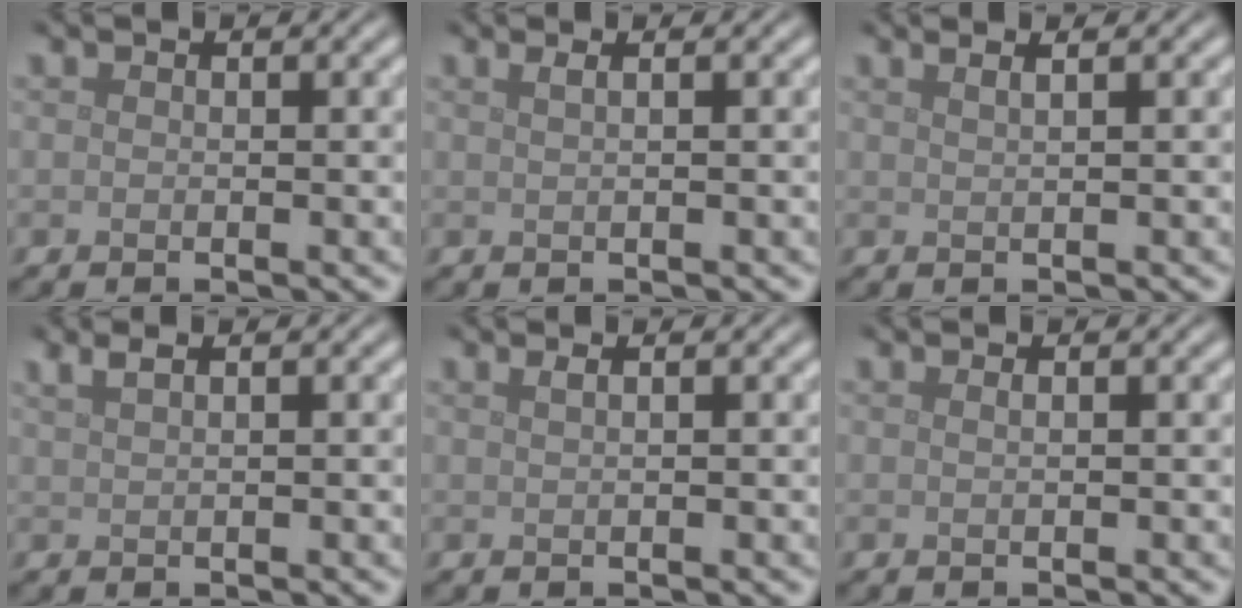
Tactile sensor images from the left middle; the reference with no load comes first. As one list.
[{"total": 2.1, "force": [1.0, 1.1, 1.5], "torque": [-0.007, 0.003, -0.006]}, {"total": 2.7, "force": [1.6, 1.3, 1.7], "torque": [0.001, 0.011, -0.007]}, {"total": 1.9, "force": [1.3, 0.7, 1.3], "torque": [-0.016, 0.003, 0.016]}, {"total": 1.6, "force": [0.8, 0.8, 1.1], "torque": [-0.006, -0.003, 0.000]}, {"total": 0.6, "force": [0.2, 0.3, 0.5], "torque": [-0.005, 0.002, 0.000]}]